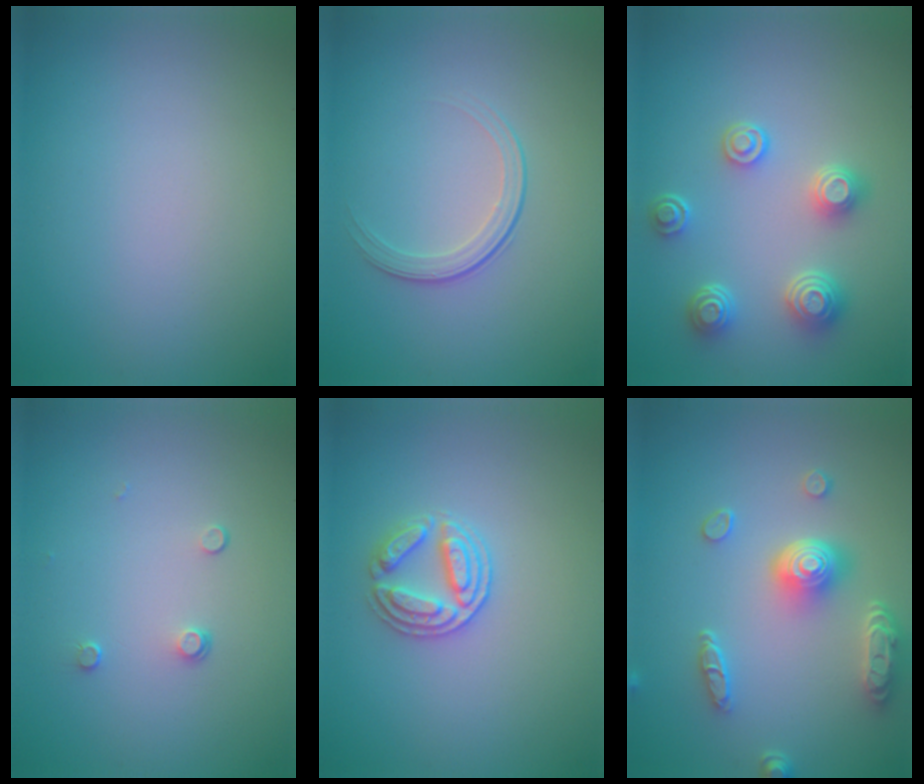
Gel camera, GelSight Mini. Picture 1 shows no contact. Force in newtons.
{"total": 1.9, "press": 1.3, "slide": 1.5}
{"total": 3.8, "press": 3.3, "slide": 2.0}
{"total": 0.9, "press": 0.6, "slide": 0.6}
{"total": 2.7, "press": 2.6, "slide": 0.7}
{"total": 5.1, "press": 4.1, "slide": 3.1}